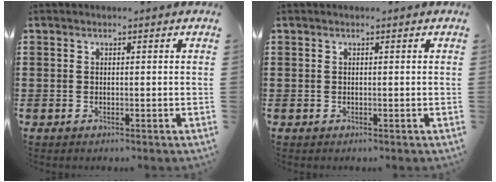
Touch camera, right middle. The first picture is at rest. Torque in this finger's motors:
{"motor_torque": [0.13, -0.02, 0.06, 0.01]}